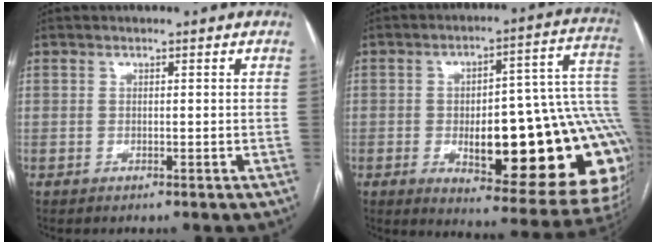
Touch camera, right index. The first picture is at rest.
{"total": 29.1, "force": [-4.7, 7.7, 27.6], "torque": [-0.258, 0.026, -0.048]}